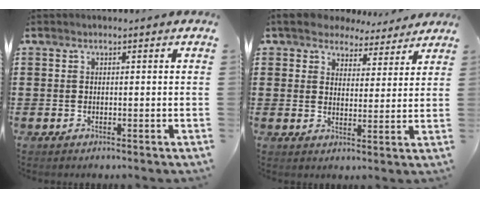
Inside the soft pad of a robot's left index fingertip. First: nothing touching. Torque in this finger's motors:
{"motor_torque": [2.14, 0.00, -0.02, -0.09]}